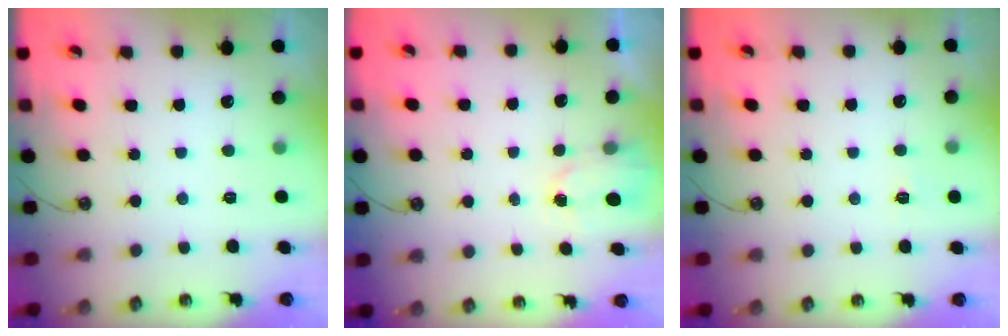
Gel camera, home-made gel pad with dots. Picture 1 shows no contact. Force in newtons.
{"total": 1.5, "press": 1.5, "slide": 0.3}
{"total": 2.7, "press": 2.7, "slide": 0.3}